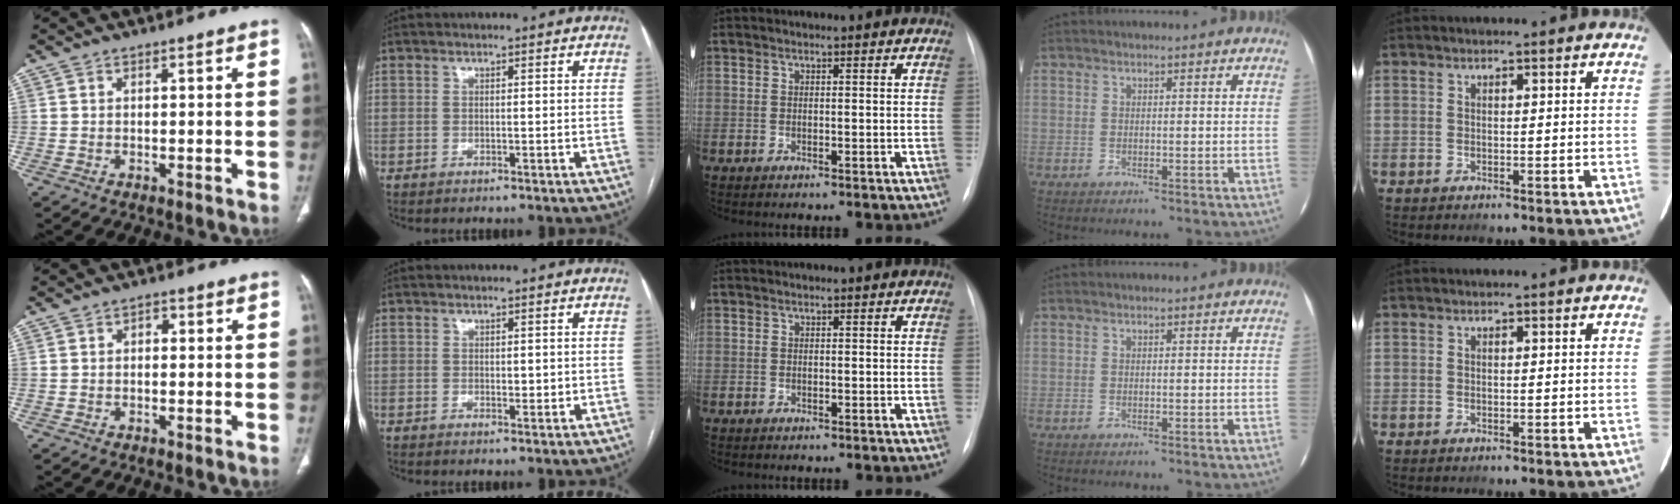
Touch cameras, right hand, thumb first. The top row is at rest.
{"thumb": {"total": 1.0, "force": [0.0, 0.7, 0.6], "torque": [-0.001, 0.006, -0.005]}, "index": {"total": 0.8, "force": [0.3, 0.5, 0.5], "torque": [0.000, 0.000, 0.006]}}